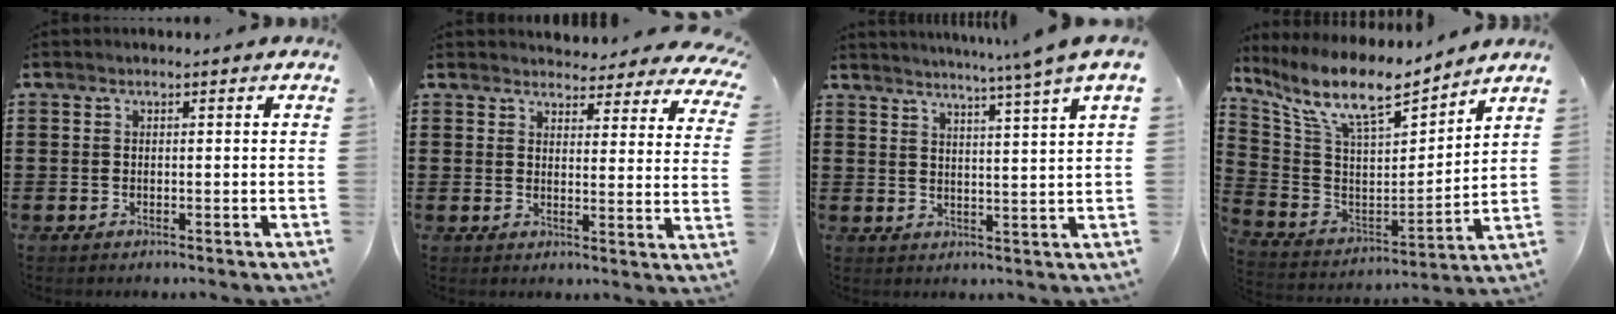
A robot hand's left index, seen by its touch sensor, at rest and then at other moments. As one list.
[{"total": 4.1, "force": [4.0, 0.4, 0.7], "torque": [-0.015, -0.025, 0.069]}, {"total": 4.9, "force": [4.1, -1.7, 2.2], "torque": [-0.054, -0.026, 0.066]}, {"total": 11.1, "force": [8.6, 2.7, 6.5], "torque": [-0.161, -0.049, 0.147]}]